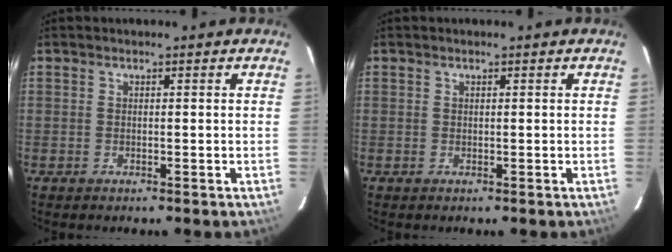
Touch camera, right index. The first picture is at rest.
{"total": 0.0}